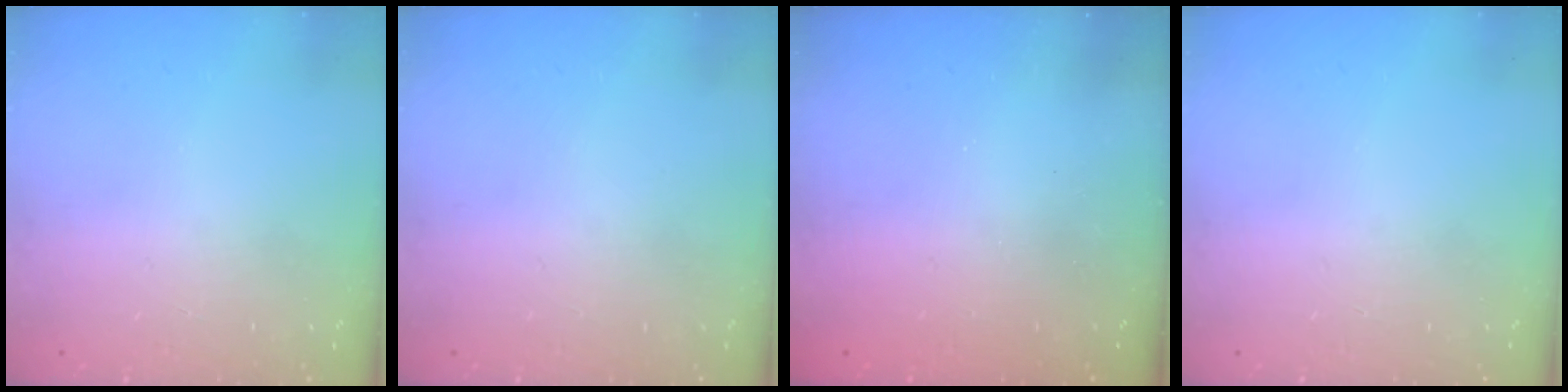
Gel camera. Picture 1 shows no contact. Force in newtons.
{"total": 0.0}
{"total": 2.6, "press": 2.5, "slide": 0.9}
{"total": 0.0}